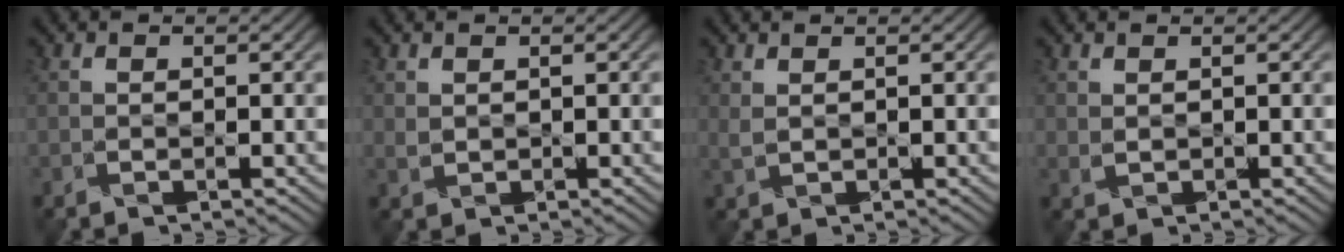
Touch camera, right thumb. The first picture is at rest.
{"total": 1.4, "force": [1.2, 0.4, -0.5], "torque": [0.005, -0.001, 0.027]}
{"total": 1.3, "force": [1.2, 0.4, 0.4], "torque": [-0.018, 0.001, 0.028]}
{"total": 1.0, "force": [1.0, 0.2, -0.3], "torque": [0.002, 0.000, 0.023]}